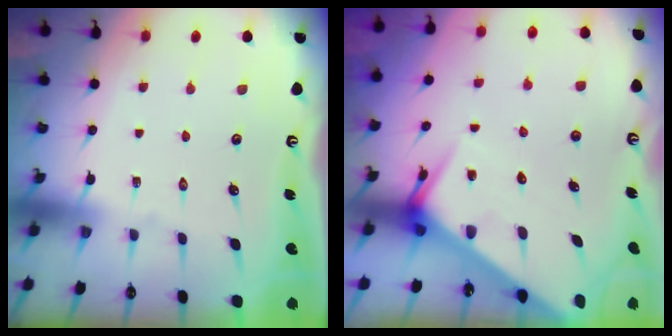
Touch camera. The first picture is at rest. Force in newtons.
{"total": 6.2, "press": 6.2, "slide": 0.4}